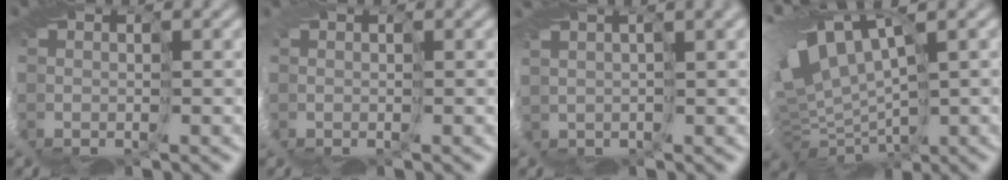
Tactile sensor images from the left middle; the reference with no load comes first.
{"total": 1.2, "force": [-0.3, -0.8, -0.8], "torque": [0.020, -0.001, 0.001]}
{"total": 2.9, "force": [2.4, -0.3, 1.7], "torque": [-0.015, 0.021, 0.024]}
{"total": 8.9, "force": [1.8, 3.3, 8.1], "torque": [-0.146, -0.008, 0.076]}